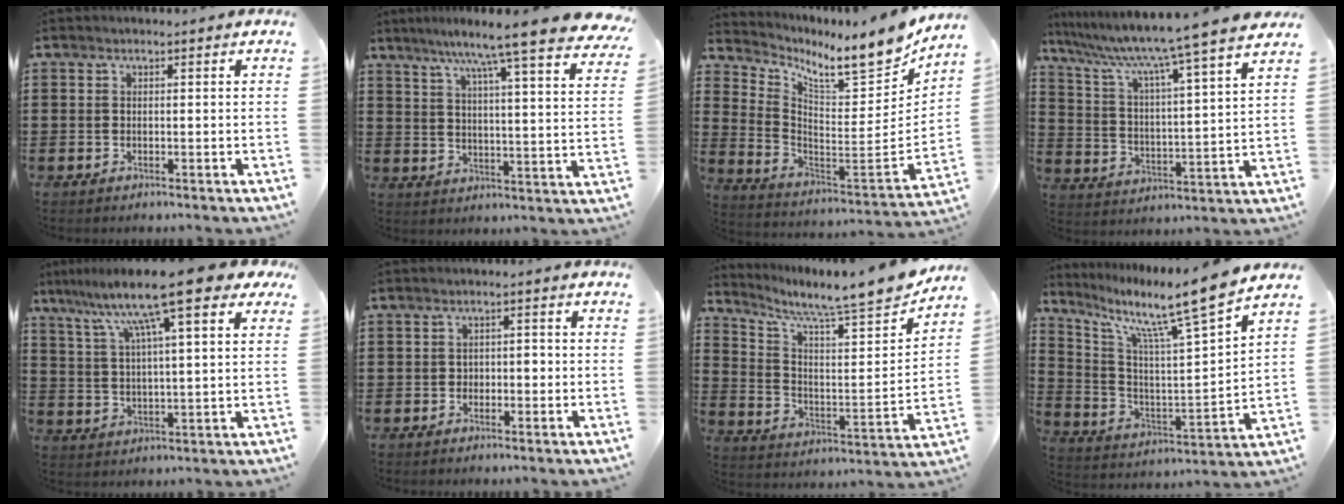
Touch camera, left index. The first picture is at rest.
{"total": 9.3, "force": [7.9, -1.1, 4.8], "torque": [-0.115, -0.051, 0.126]}
{"total": 9.1, "force": [7.8, 1.3, 4.5], "torque": [-0.084, -0.084, 0.124]}
{"total": 7.9, "force": [6.8, -1.6, 3.9], "torque": [-0.106, -0.061, 0.101]}
{"total": 14.8, "force": [9.9, 1.7, 10.9], "torque": [-0.213, -0.027, 0.157]}
{"total": 1.6, "force": [-0.5, 1.1, 1.1], "torque": [-0.024, 0.004, -0.012]}
{"total": 8.3, "force": [7.5, 0.0, 3.6], "torque": [-0.091, -0.067, 0.116]}
{"total": 11.8, "force": [9.3, 0.3, 7.3], "torque": [-0.153, -0.070, 0.141]}